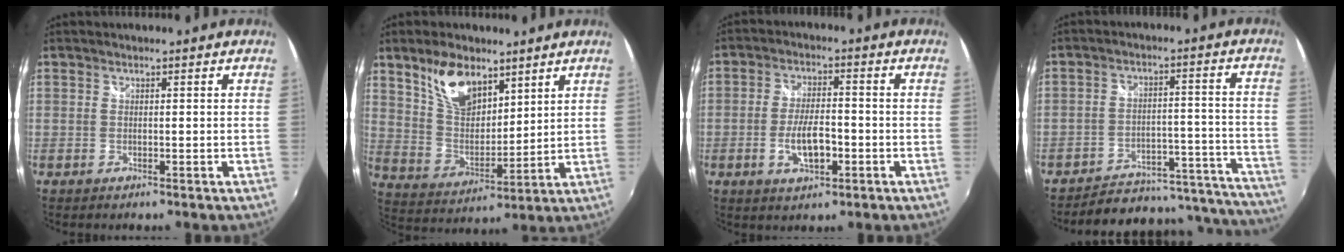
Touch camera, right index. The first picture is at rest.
{"total": 11.9, "force": [7.7, 6.0, 6.8], "torque": [-0.127, 0.012, 0.153]}
{"total": 7.2, "force": [-2.4, 2.8, 6.2], "torque": [-0.121, -0.003, -0.039]}
{"total": 21.4, "force": [-18.7, 8.0, 6.6], "torque": [-0.094, 0.041, -0.221]}